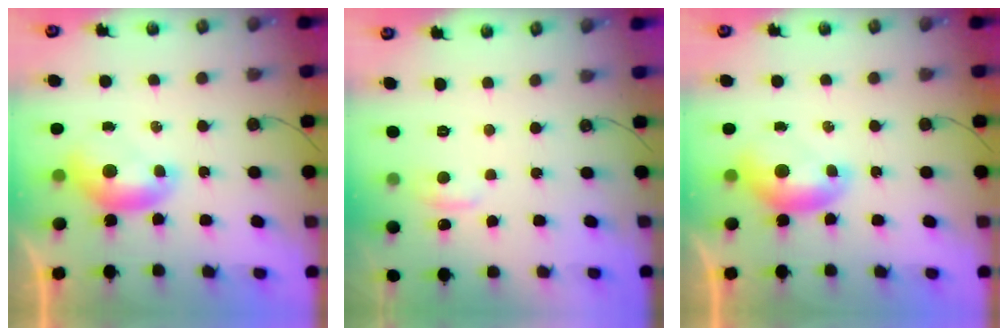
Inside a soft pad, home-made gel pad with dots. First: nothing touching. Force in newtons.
{"total": 0.9, "press": 0.0, "slide": 0.9}
{"total": 0.6, "press": 0.6, "slide": 0.2}